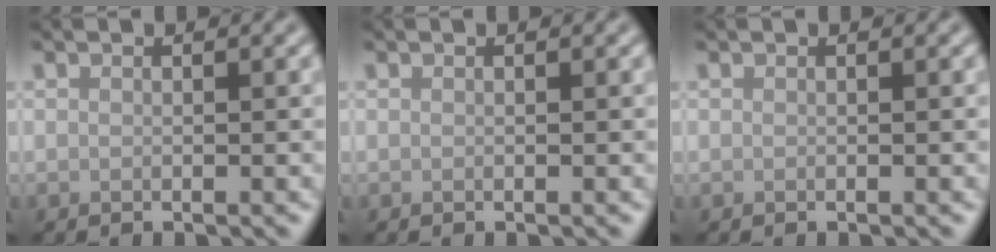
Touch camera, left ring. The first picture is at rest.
{"total": 0.0}
{"total": 0.0}